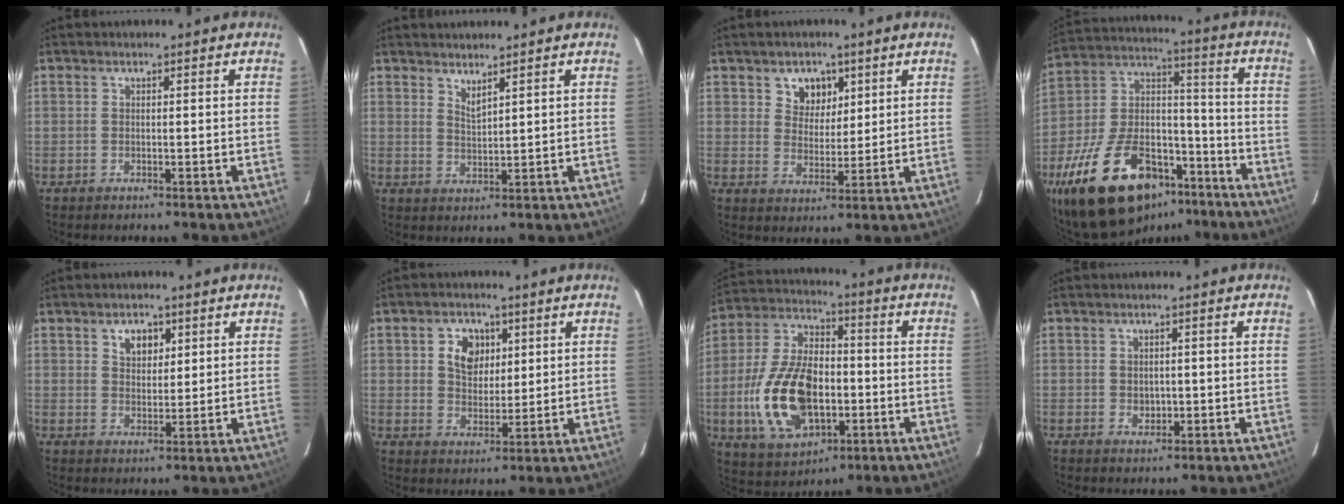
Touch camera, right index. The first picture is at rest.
{"total": 2.4, "force": [2.1, 0.1, 1.2], "torque": [-0.020, -0.001, 0.036]}
{"total": 5.5, "force": [2.8, 4.5, 1.6], "torque": [-0.020, 0.006, 0.053]}
{"total": 25.8, "force": [-16.5, 12.7, 15.3], "torque": [-0.302, 0.014, -0.263]}
{"total": 4.6, "force": [2.2, 3.3, 2.3], "torque": [-0.027, 0.005, 0.040]}
{"total": 6.7, "force": [2.2, 5.3, 3.5], "torque": [-0.060, 0.012, 0.043]}
{"total": 18.9, "force": [-4.4, 10.7, 15.0], "torque": [-0.322, 0.003, -0.064]}
{"total": 2.3, "force": [-0.2, 1.9, 1.3], "torque": [-0.017, 0.001, 0.000]}